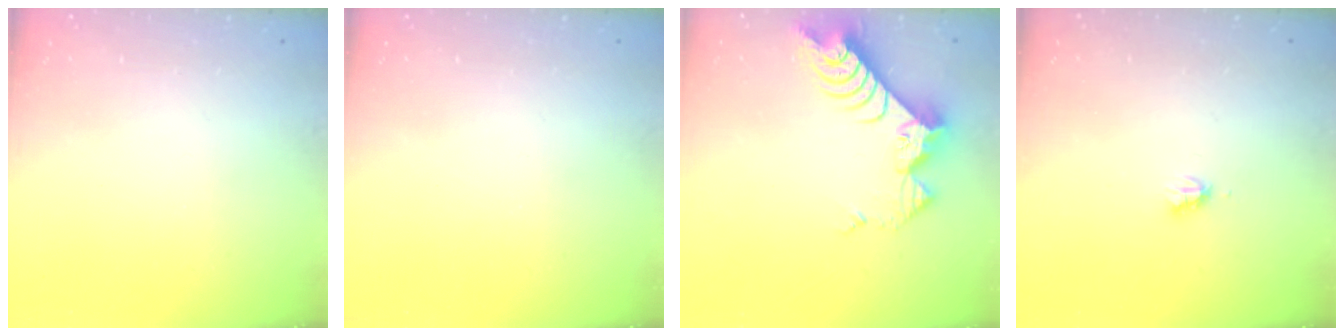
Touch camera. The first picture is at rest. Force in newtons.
{"total": 0.0}
{"total": 10.4, "press": 10.4, "slide": 1.1}
{"total": 2.2, "press": 2.2, "slide": 0.3}